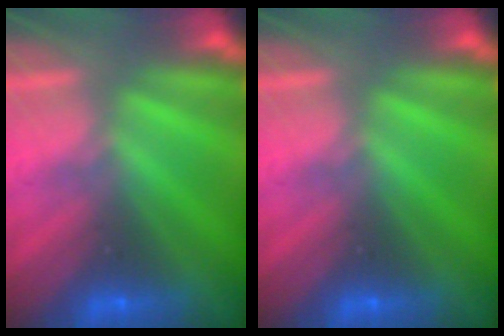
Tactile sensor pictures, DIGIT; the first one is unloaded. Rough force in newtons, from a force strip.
{"total": 0.0}